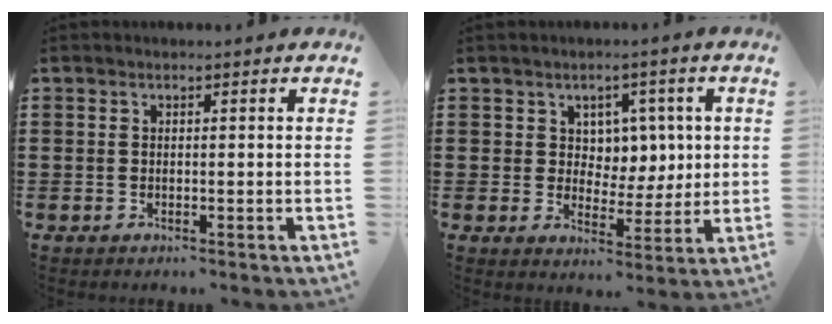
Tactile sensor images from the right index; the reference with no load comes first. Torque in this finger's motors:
{"motor_torque": [0.03, 0.07, 0.11, 0.01]}